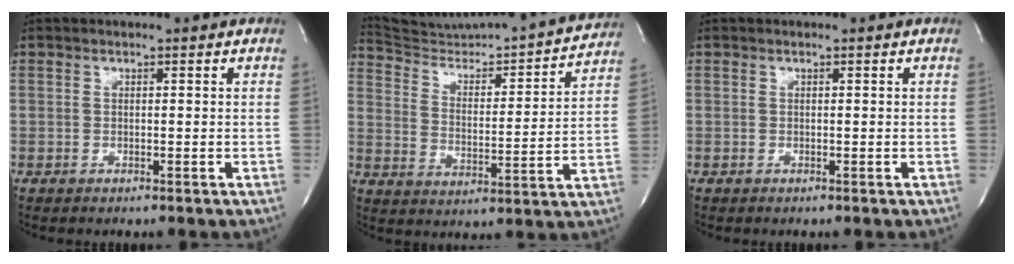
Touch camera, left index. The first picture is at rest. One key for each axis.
{"total": 20.0, "fx": 19.4, "fy": 1.1, "fz": 4.5, "tx": -0.073, "ty": -0.037, "tz": 0.276}
{"total": 0.0}